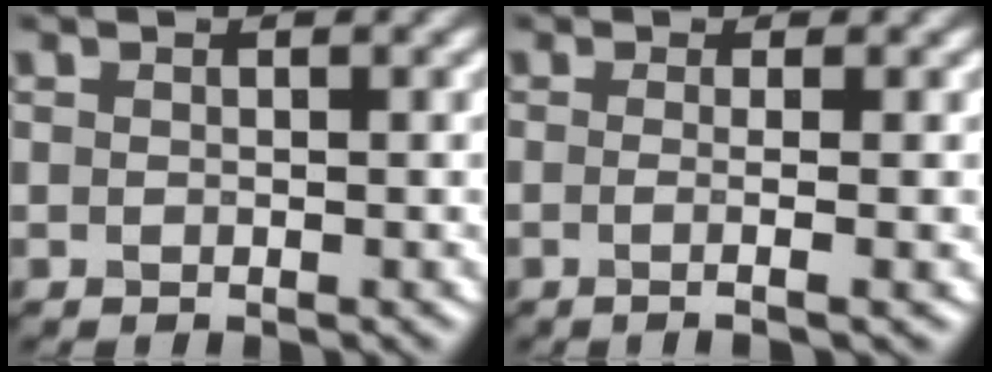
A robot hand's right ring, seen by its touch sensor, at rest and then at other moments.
{"total": 3.0, "force": [-0.1, 1.1, 2.8], "torque": [-0.033, -0.002, -0.022]}